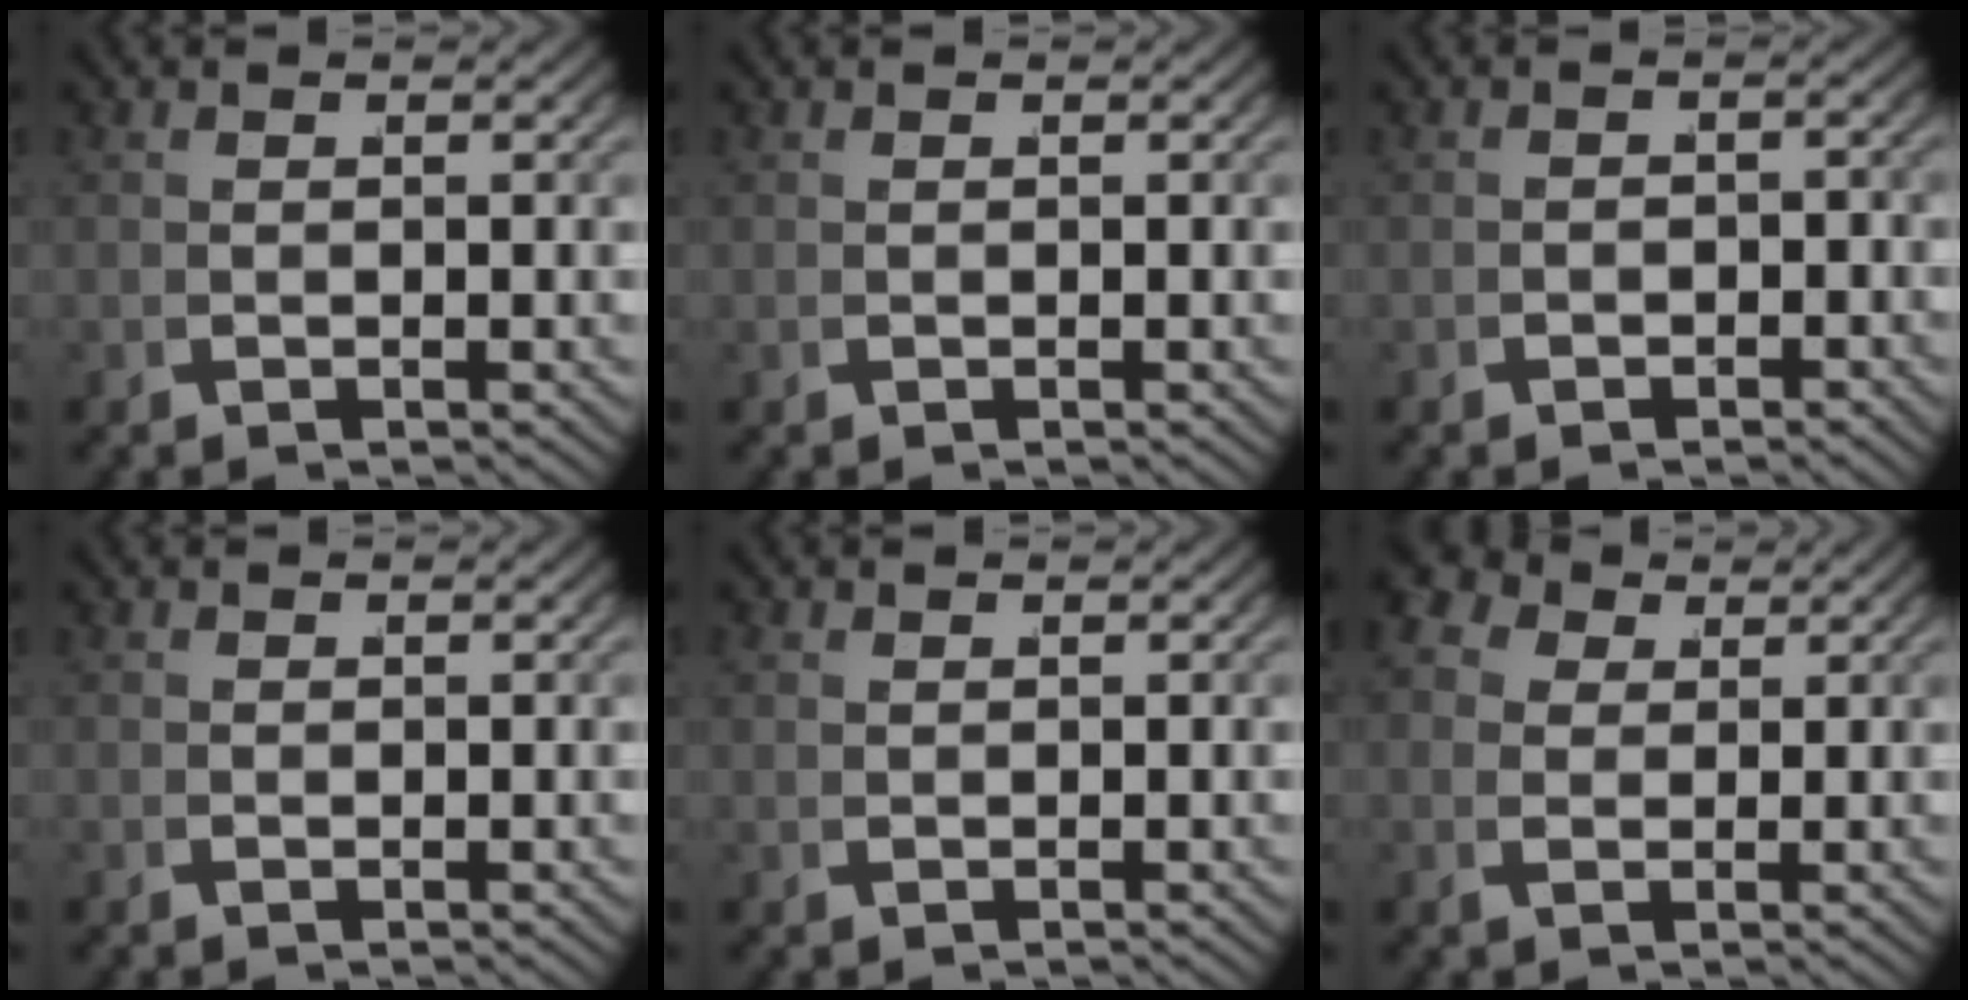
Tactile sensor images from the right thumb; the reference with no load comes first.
{"total": 0.0}
{"total": 1.4, "force": [-1.2, 0.7, 0.2], "torque": [0.007, -0.005, -0.022]}
{"total": 0.0}
{"total": 0.6, "force": [0.6, -0.2, -0.1], "torque": [0.004, 0.001, 0.015]}
{"total": 4.4, "force": [2.1, 3.4, 1.9], "torque": [-0.037, -0.005, 0.031]}